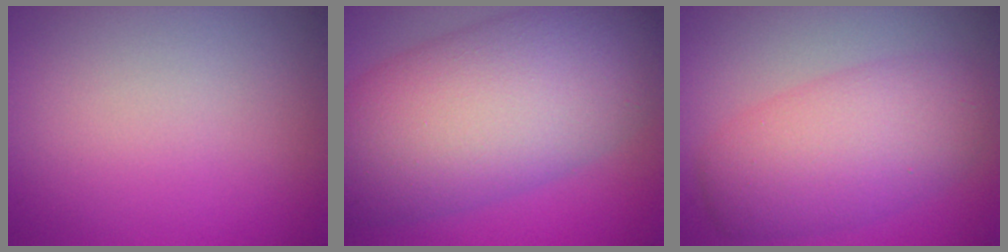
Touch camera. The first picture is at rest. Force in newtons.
{"total": 13.0, "press": 13.0, "slide": 0.2}
{"total": 6.6, "press": 6.6, "slide": 0.1}